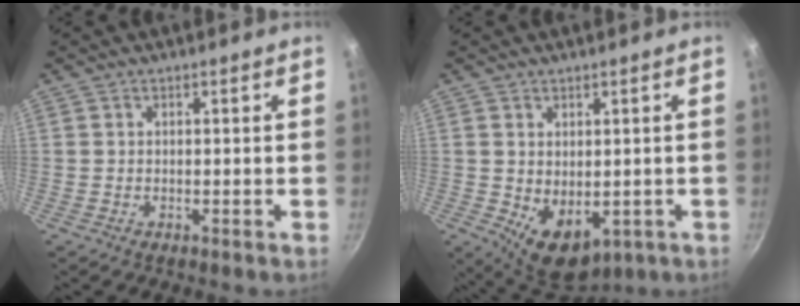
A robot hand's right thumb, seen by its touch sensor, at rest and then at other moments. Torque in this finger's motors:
{"motor_torque": [-0.31, 0.74, -0.04, 0.25, 0.05]}